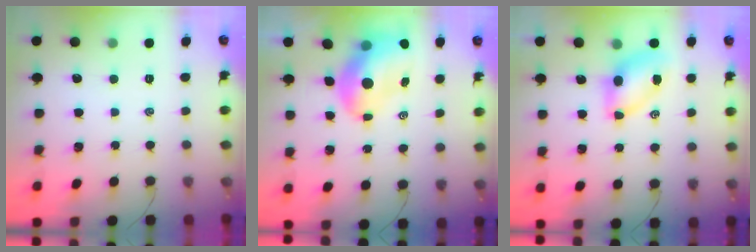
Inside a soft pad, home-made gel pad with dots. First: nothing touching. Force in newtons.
{"total": 8.8, "press": 8.5, "slide": 2.4}
{"total": 7.1, "press": 7.1, "slide": 0.8}